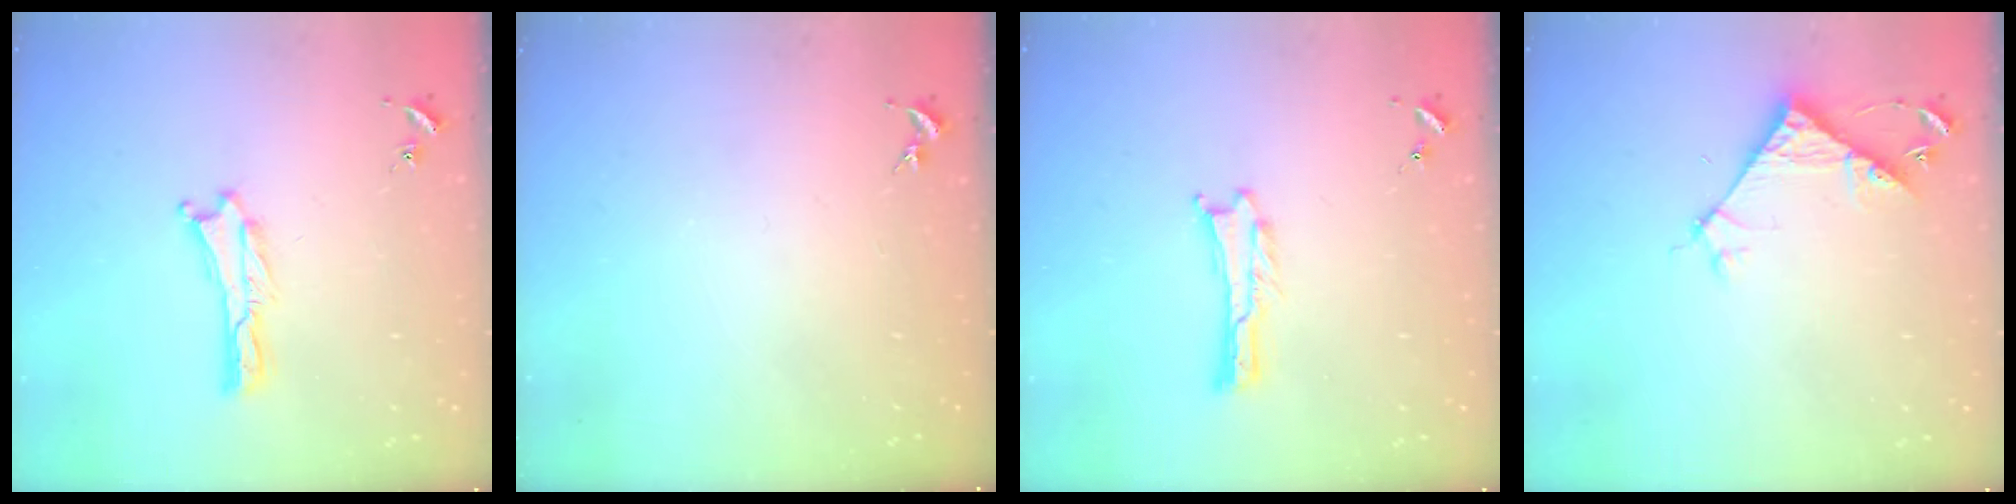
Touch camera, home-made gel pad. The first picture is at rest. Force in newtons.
{"total": 0.0}
{"total": 0.0}
{"total": 5.8, "press": 5.8, "slide": 0.2}